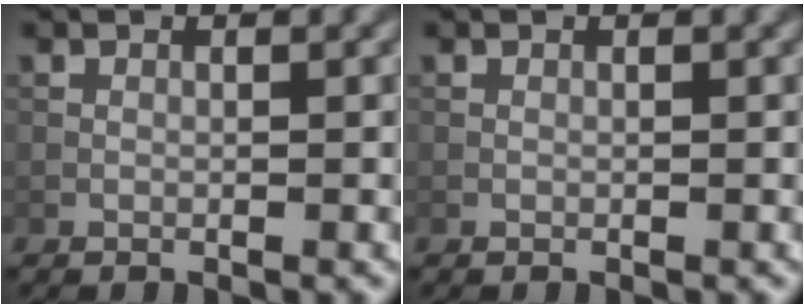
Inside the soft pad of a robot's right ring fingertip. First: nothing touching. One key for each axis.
{"total": 0.0}